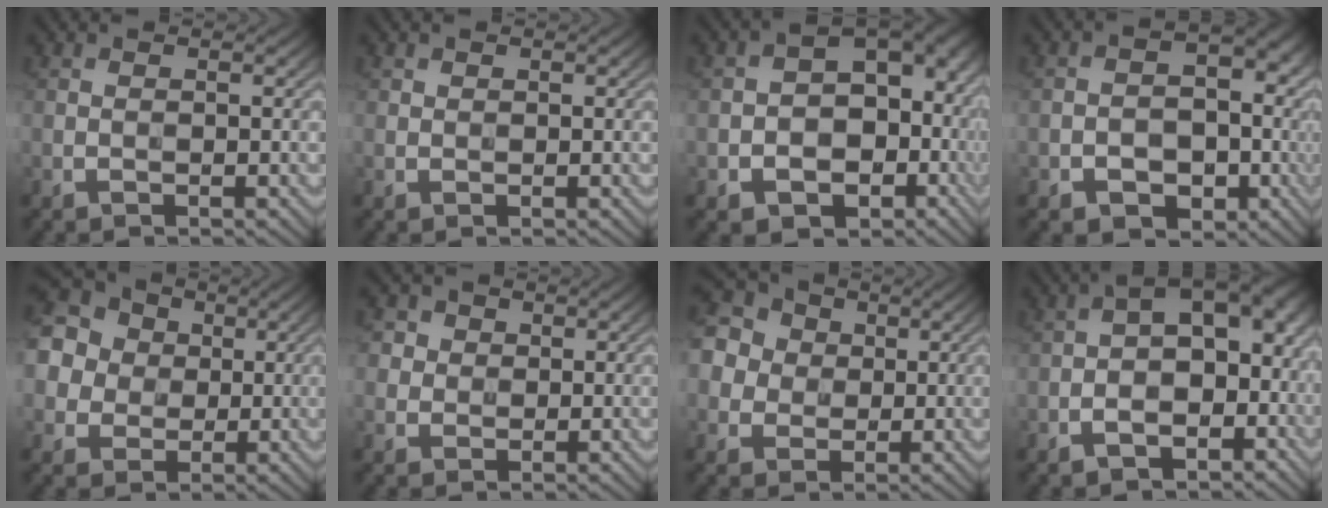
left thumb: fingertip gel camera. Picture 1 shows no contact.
{"total": 0.6, "force": [0.4, 0.5, 0.1], "torque": [0.000, -0.002, 0.009]}
{"total": 12.7, "force": [-3.1, 9.1, 8.3], "torque": [-0.110, -0.022, -0.050]}
{"total": 8.3, "force": [-3.1, 6.1, 4.6], "torque": [-0.058, -0.009, -0.048]}
{"total": 15.7, "force": [4.1, 13.8, 6.4], "torque": [-0.210, 0.032, 0.053]}
{"total": 3.4, "force": [1.1, 3.1, 1.0], "torque": [-0.037, -0.006, 0.016]}
{"total": 12.1, "force": [3.1, 10.5, 5.1], "torque": [-0.163, 0.031, 0.041]}
{"total": 10.8, "force": [-2.3, 6.2, 8.5], "torque": [-0.110, 0.004, -0.037]}